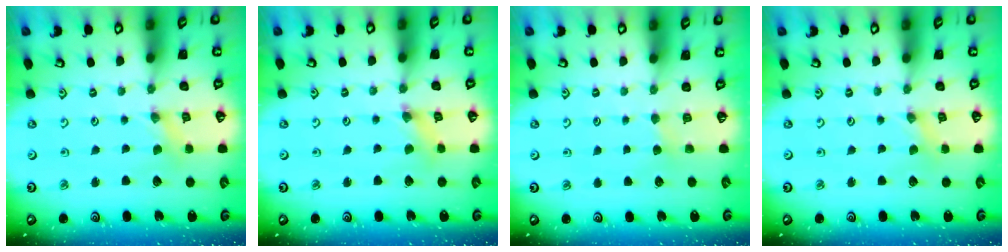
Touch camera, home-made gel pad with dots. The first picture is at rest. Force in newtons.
{"total": 2.5, "press": 2.5, "slide": 0.4}
{"total": 2.5, "press": 2.5, "slide": 0.3}
{"total": 0.0}